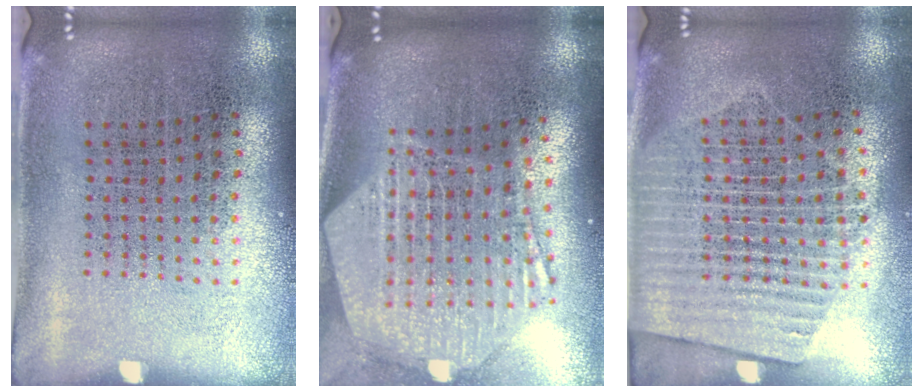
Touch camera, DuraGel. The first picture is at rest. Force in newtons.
{"total": 2.8, "press": 2.2, "slide": 1.7}
{"total": 1.6, "press": 1.4, "slide": 0.8}